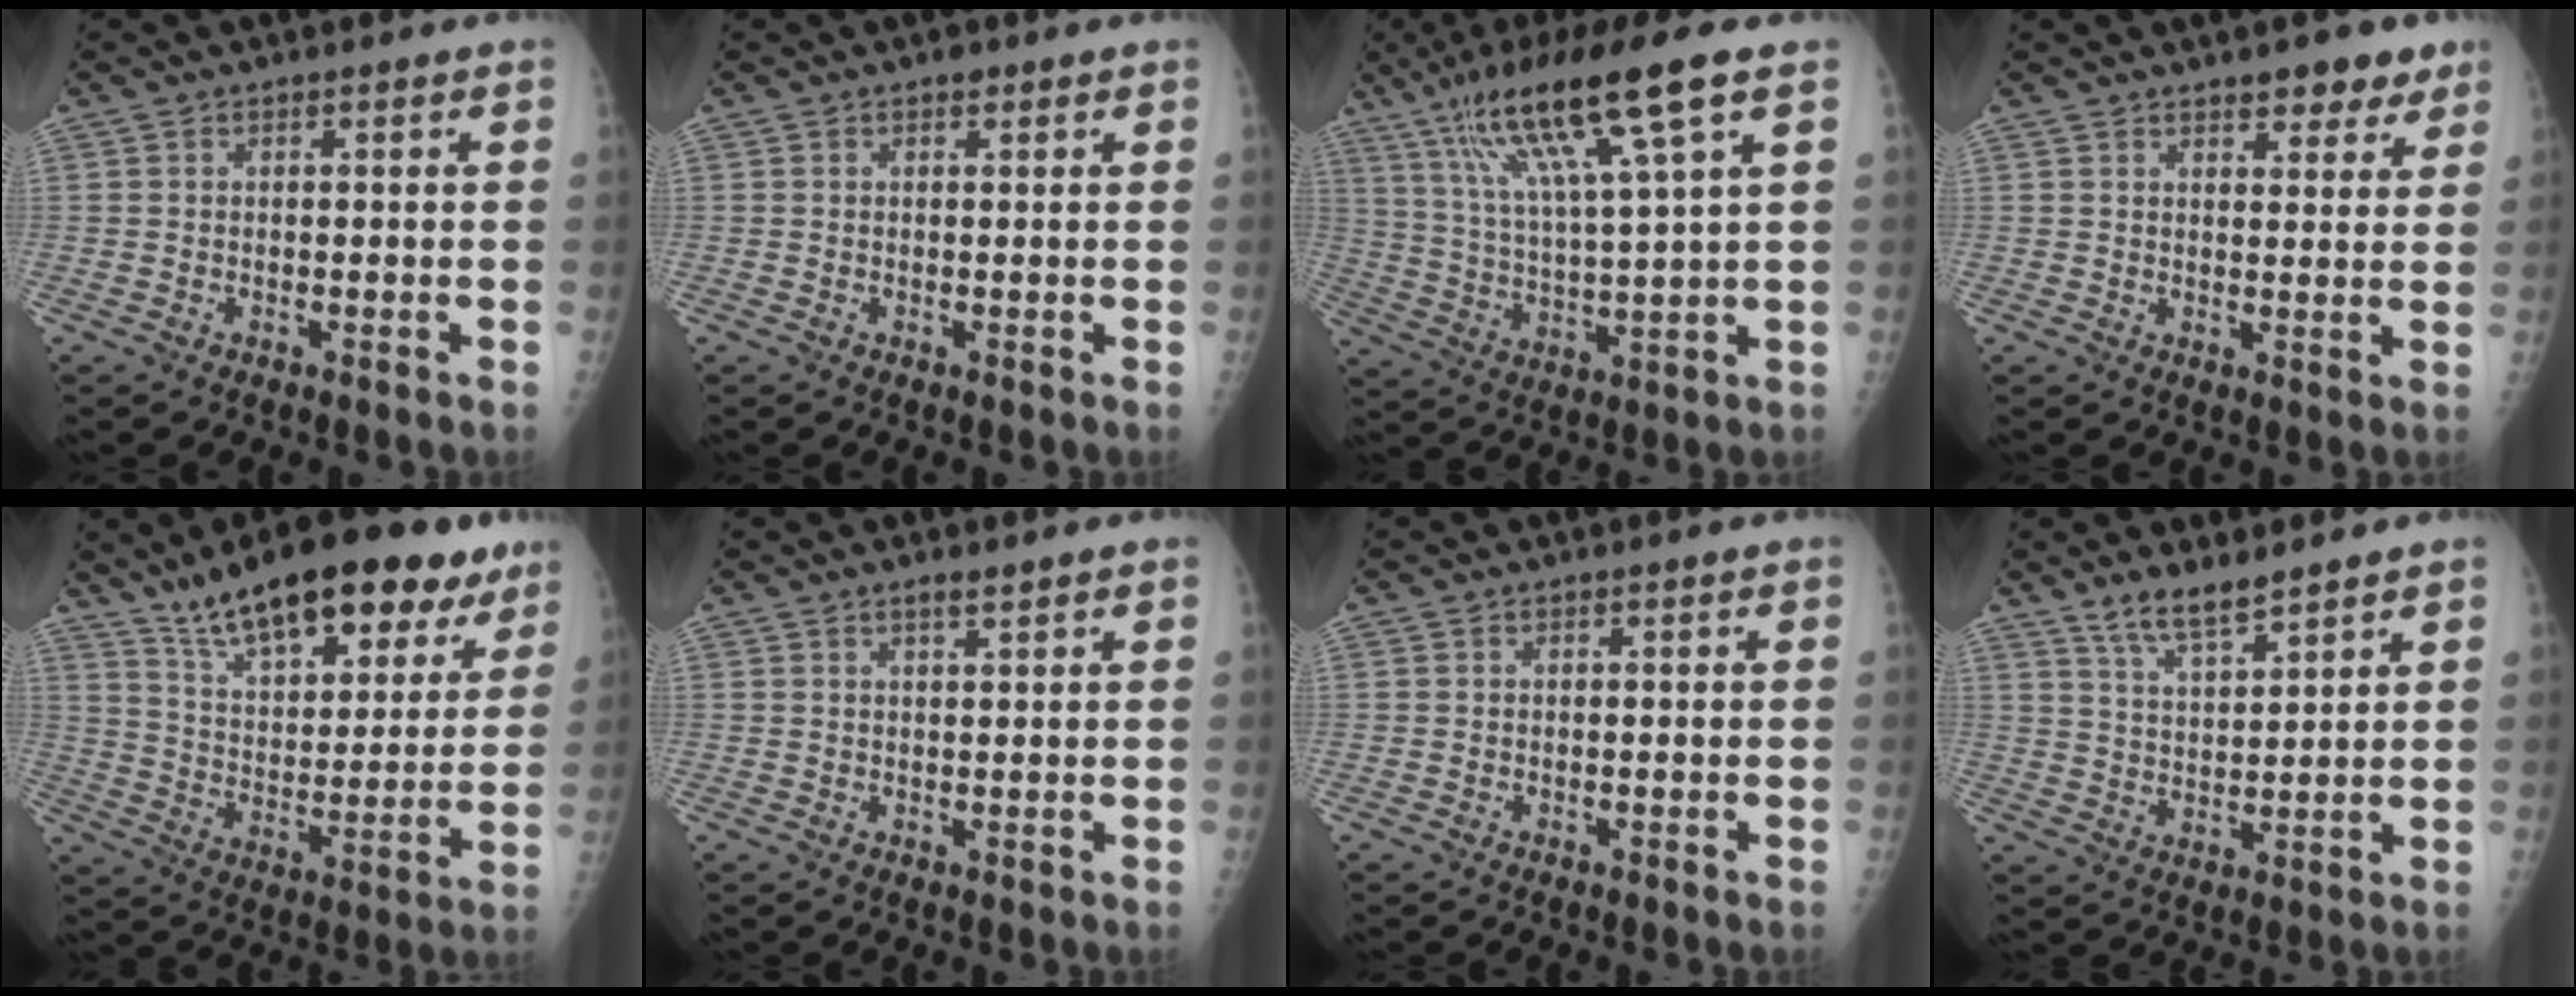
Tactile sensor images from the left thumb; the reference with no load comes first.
{"total": 0.9, "force": [0.6, 0.5, 0.4], "torque": [0.000, -0.002, 0.005]}
{"total": 17.3, "force": [9.1, 1.6, 14.6], "torque": [-0.272, -0.018, 0.166]}
{"total": 6.3, "force": [4.3, 2.8, 3.6], "torque": [-0.017, -0.020, 0.056]}
{"total": 24.2, "force": [16.5, 9.1, 15.2], "torque": [-0.192, -0.050, 0.259]}
{"total": 1.6, "force": [1.2, 0.2, 1.0], "torque": [-0.015, -0.009, 0.022]}
{"total": 0.0}
{"total": 6.4, "force": [5.3, 1.3, 3.4], "torque": [-0.056, -0.034, 0.104]}